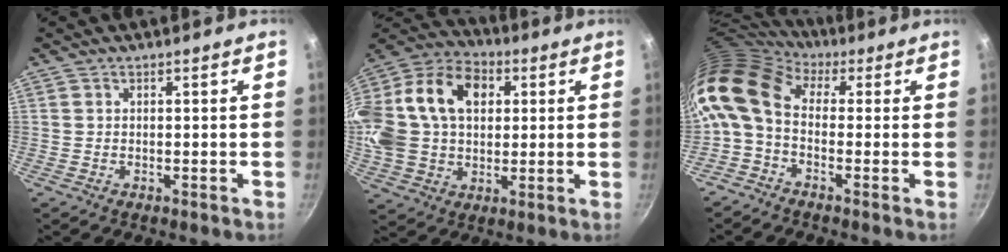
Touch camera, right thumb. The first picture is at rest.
{"total": 26.5, "force": [5.7, 19.2, 17.4], "torque": [-0.357, 0.035, 0.092]}
{"total": 12.7, "force": [0.7, 8.6, 9.4], "torque": [-0.188, 0.026, -0.009]}